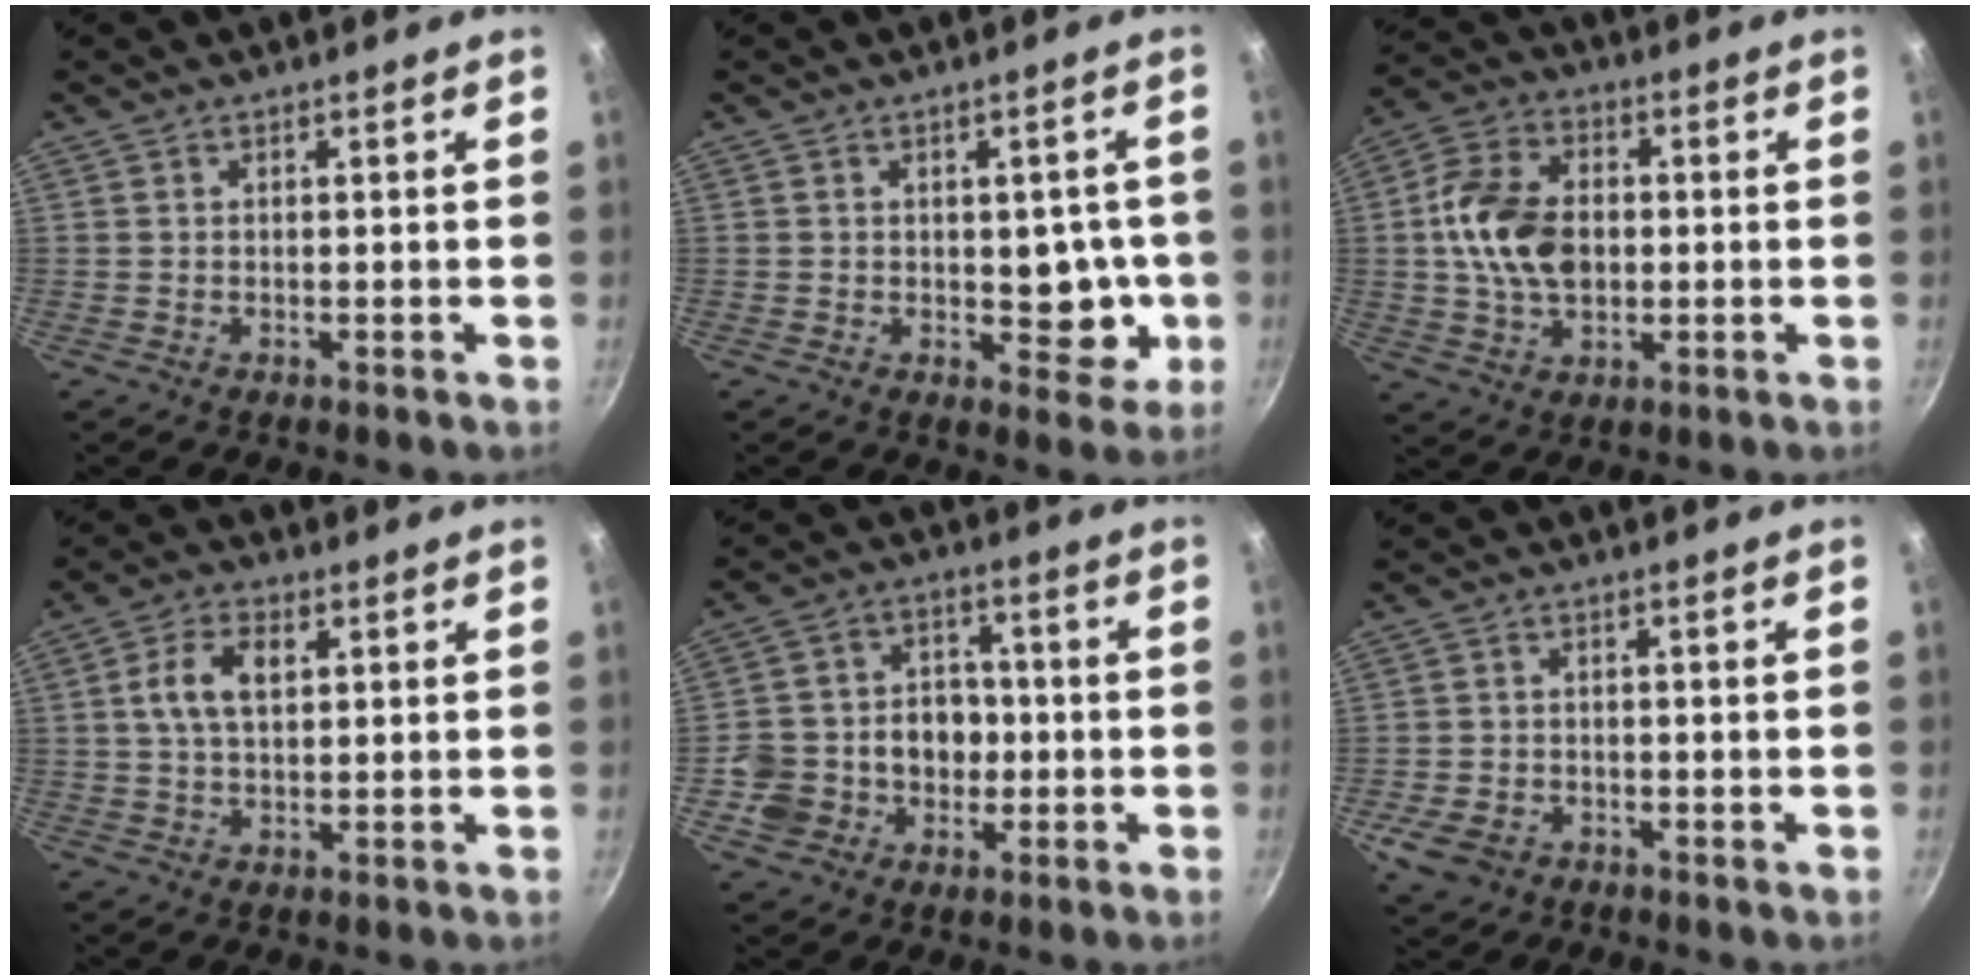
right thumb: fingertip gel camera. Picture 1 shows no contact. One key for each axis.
{"total": 7.6, "fx": -0.6, "fy": 5.0, "fz": 5.6, "tx": -0.021, "ty": 0.005, "tz": 0.000}
{"total": 13.7, "fx": 0.3, "fy": 9.4, "fz": 10.0, "tx": -0.164, "ty": 0.015, "tz": -0.005}
{"total": 7.1, "fx": 1.8, "fy": 4.2, "fz": 5.5, "tx": -0.093, "ty": 0.006, "tz": 0.028}
{"total": 11.8, "fx": -2.3, "fy": 10.4, "fz": 4.9, "tx": -0.057, "ty": 0.035, "tz": -0.039}
{"total": 5.7, "fx": -2.3, "fy": 4.3, "fz": 3.0, "tx": -0.059, "ty": 0.011, "tz": -0.040}